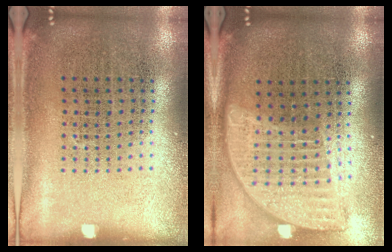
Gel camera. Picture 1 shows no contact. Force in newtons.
{"total": 2.0, "press": 1.6, "slide": 1.2}